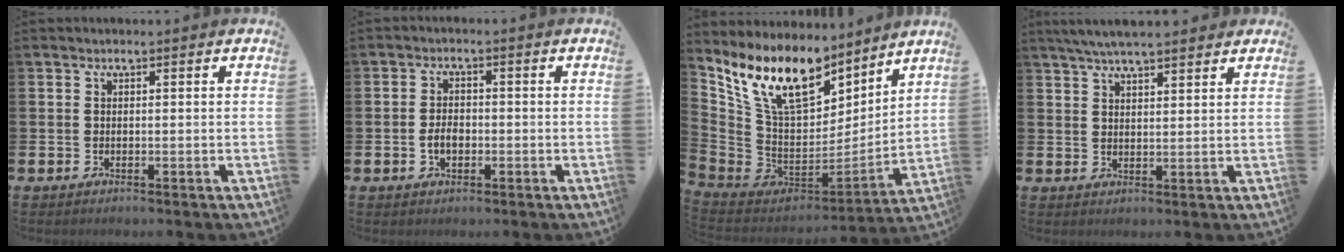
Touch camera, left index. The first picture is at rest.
{"total": 2.6, "force": [-0.7, 1.7, 1.9], "torque": [-0.024, 0.000, -0.017]}
{"total": 13.3, "force": [10.1, 6.0, 6.3], "torque": [-0.176, -0.046, 0.188]}
{"total": 5.0, "force": [4.7, 0.8, 1.8], "torque": [-0.044, -0.008, 0.085]}